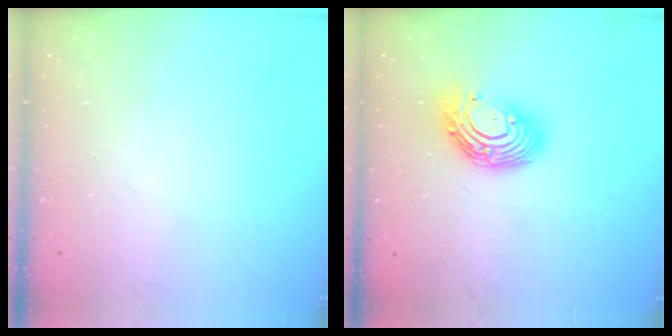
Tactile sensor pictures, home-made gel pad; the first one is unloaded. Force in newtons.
{"total": 13.2, "press": 13.1, "slide": 1.3}